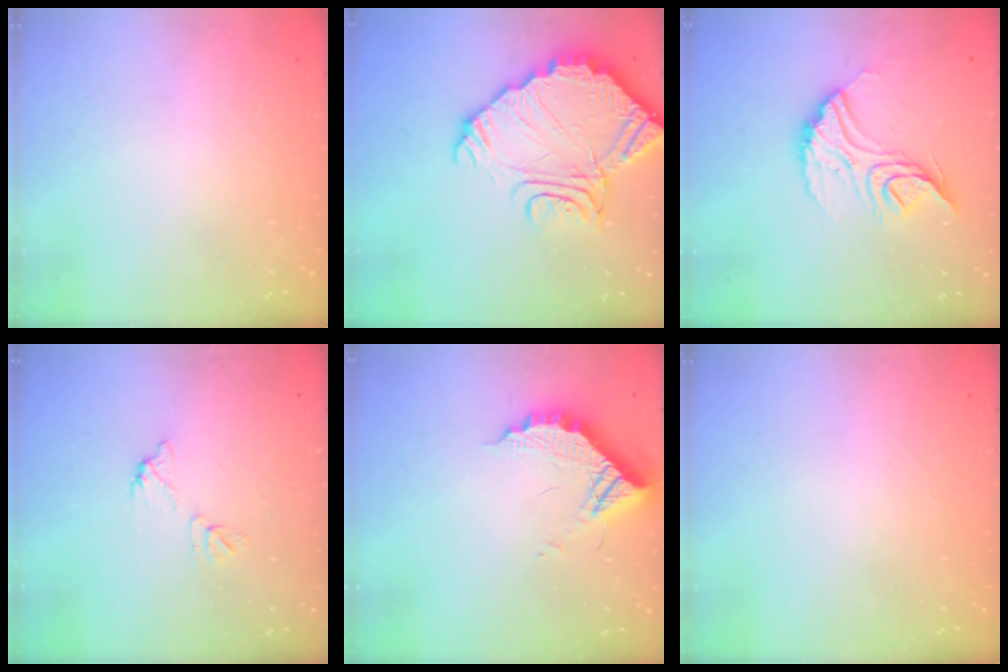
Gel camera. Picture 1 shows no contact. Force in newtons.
{"total": 17.2, "press": 17.1, "slide": 1.7}
{"total": 14.3, "press": 14.2, "slide": 1.1}
{"total": 6.1, "press": 6.1, "slide": 0.4}
{"total": 10.6, "press": 10.6, "slide": 0.7}
{"total": 0.0}